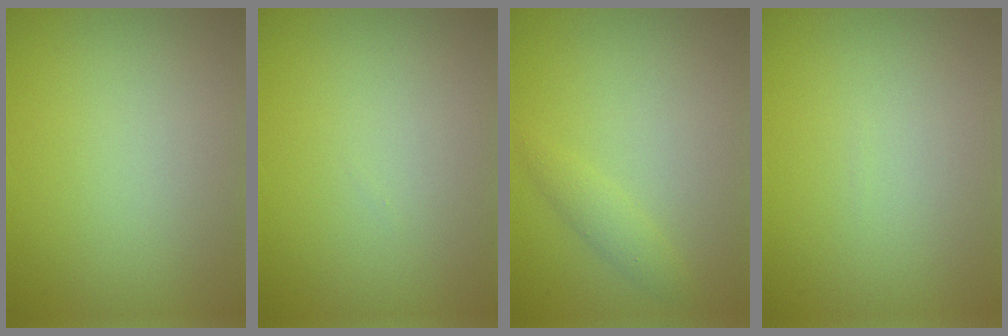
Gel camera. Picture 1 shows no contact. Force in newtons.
{"total": 0.0}
{"total": 1.5, "press": 1.4, "slide": 0.1}
{"total": 0.0}